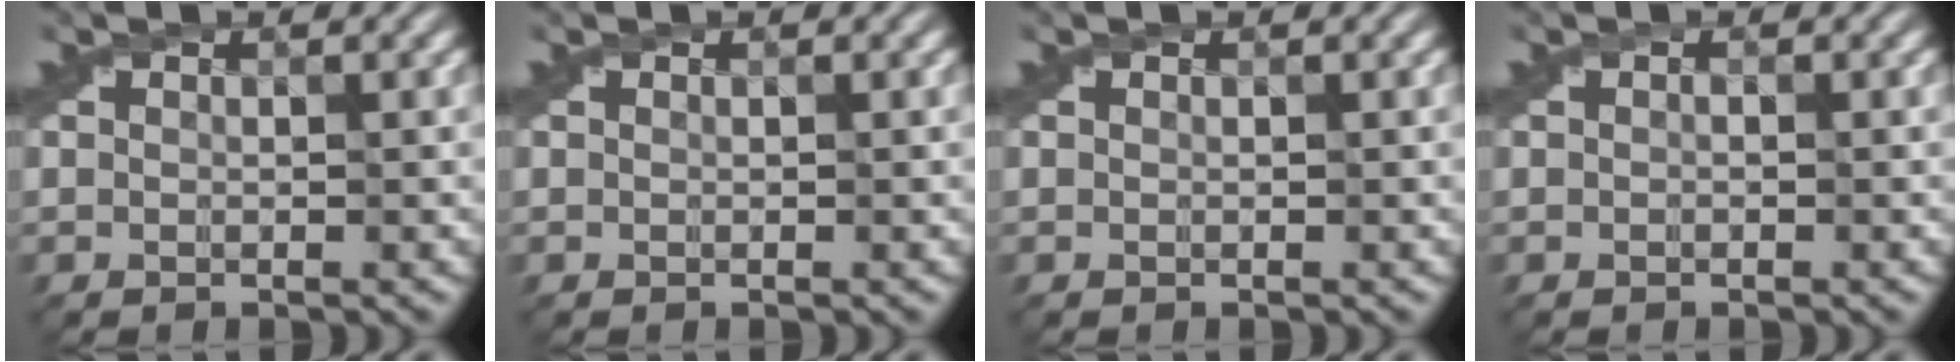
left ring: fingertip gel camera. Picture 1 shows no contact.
{"total": 0.0}
{"total": 0.0}
{"total": 0.0}